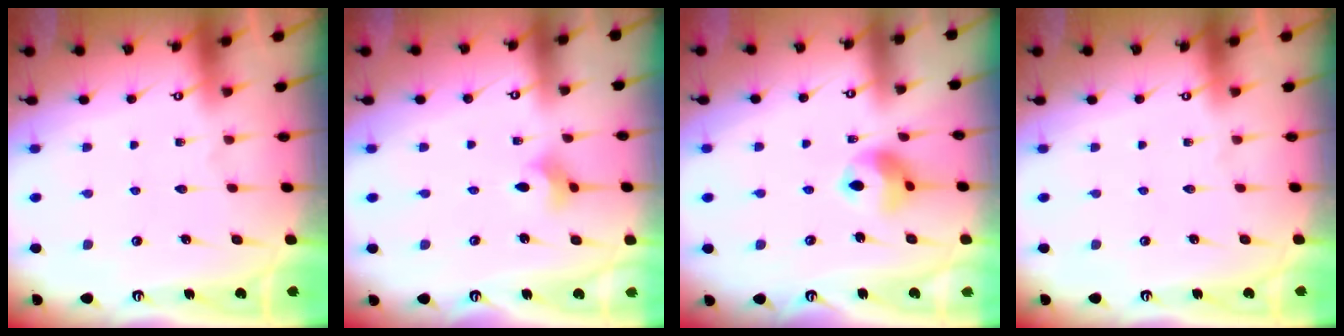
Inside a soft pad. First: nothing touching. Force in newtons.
{"total": 3.8, "press": 3.8, "slide": 0.6}
{"total": 9.5, "press": 9.4, "slide": 1.3}
{"total": 0.0}